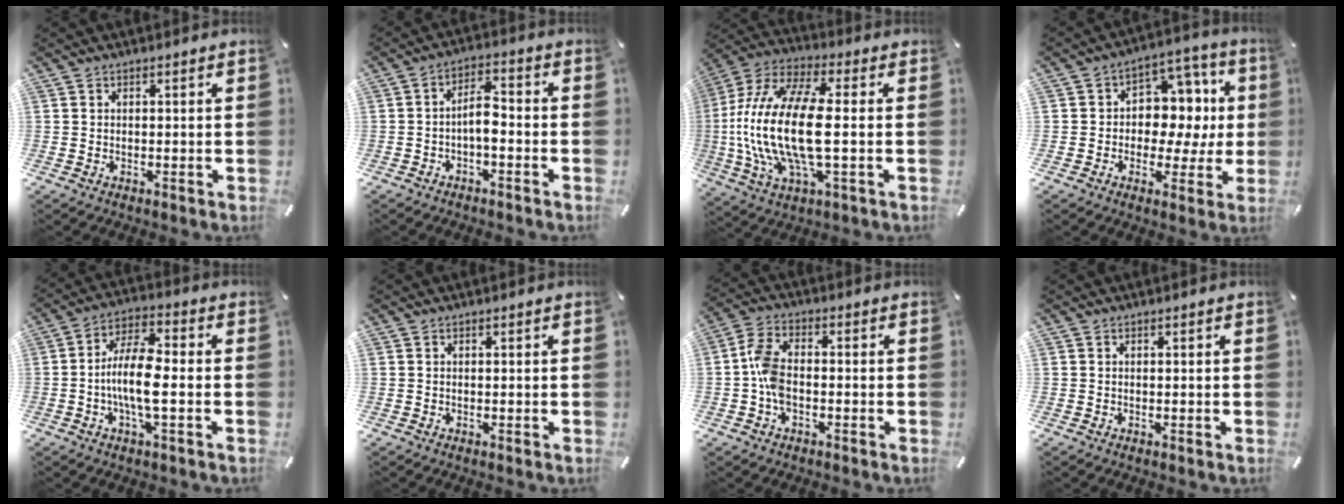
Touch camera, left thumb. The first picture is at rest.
{"total": 6.0, "force": [-1.9, 2.6, 5.0], "torque": [-0.099, 0.014, -0.037]}
{"total": 20.4, "force": [-0.6, 7.7, 18.9], "torque": [-0.406, -0.017, -0.013]}
{"total": 10.2, "force": [0.1, 8.8, 5.2], "torque": [-0.061, -0.008, 0.006]}
{"total": 11.5, "force": [-2.0, 4.1, 10.5], "torque": [-0.207, 0.002, -0.036]}
{"total": 0.0}
{"total": 6.5, "force": [-1.4, 3.7, 5.1], "torque": [-0.111, 0.004, -0.028]}
{"total": 0.0}